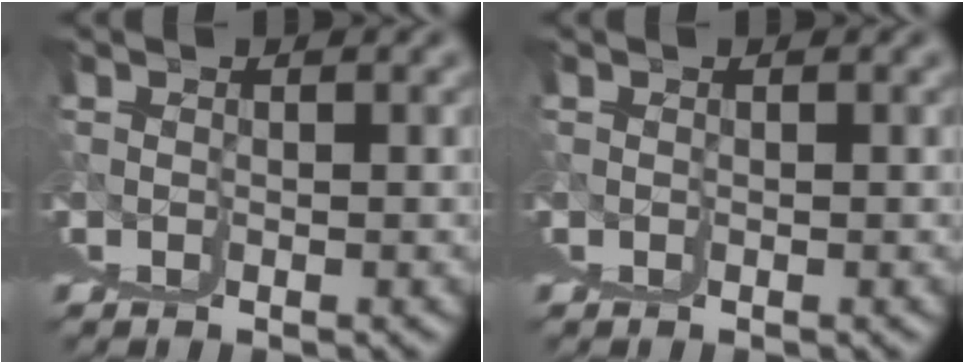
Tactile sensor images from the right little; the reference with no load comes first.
{"total": 0.0}